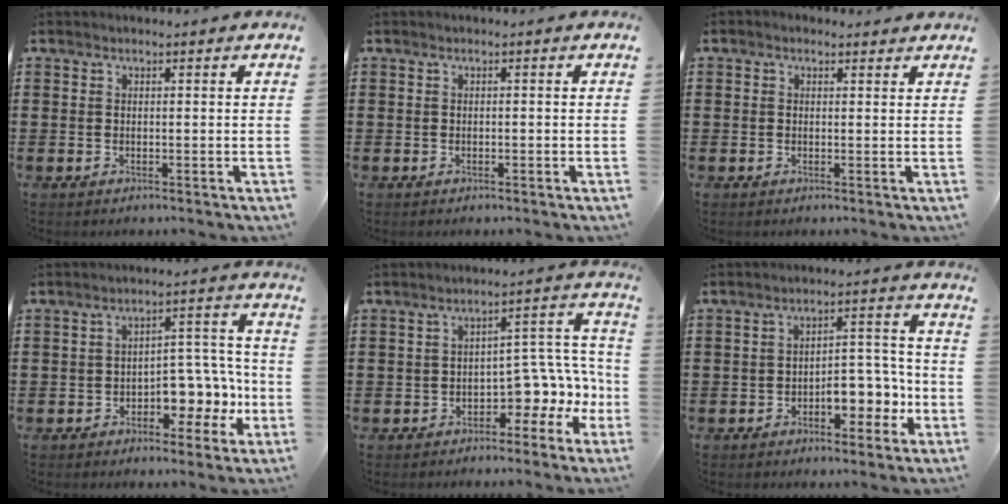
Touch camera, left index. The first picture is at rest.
{"total": 0.5, "force": [-0.4, 0.2, 0.3], "torque": [-0.008, -0.002, -0.007]}
{"total": 1.0, "force": [0.4, 0.9, 0.2], "torque": [-0.008, 0.004, 0.008]}
{"total": 6.5, "force": [-2.9, 3.9, 4.4], "torque": [-0.071, 0.009, -0.055]}
{"total": 6.9, "force": [-2.2, 3.7, 5.3], "torque": [-0.083, -0.012, -0.044]}
{"total": 6.8, "force": [-3.1, 3.6, 4.9], "torque": [-0.065, 0.008, -0.059]}